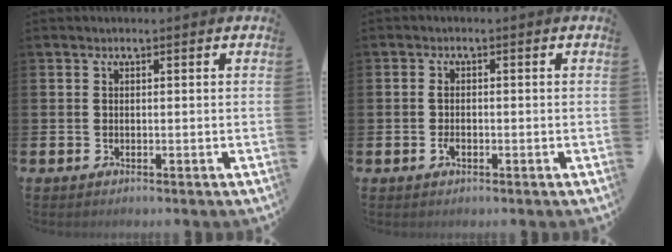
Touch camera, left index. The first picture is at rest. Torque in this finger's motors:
{"motor_torque": [0.18, 0.09, 0.03, 0.00]}